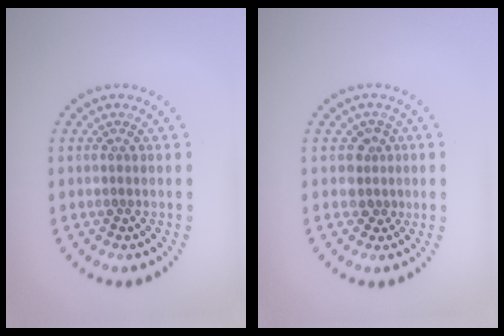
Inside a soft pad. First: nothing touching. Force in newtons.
{"total": 1.9, "press": 1.5, "slide": 1.2}